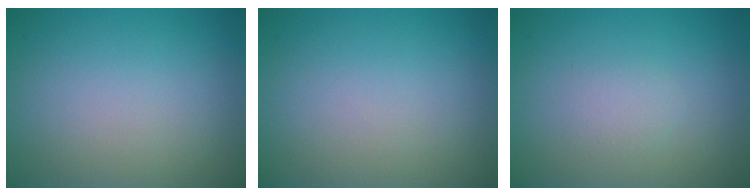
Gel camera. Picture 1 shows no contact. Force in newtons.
{"total": 0.0}
{"total": 1.1, "press": 1.1, "slide": 0.0}